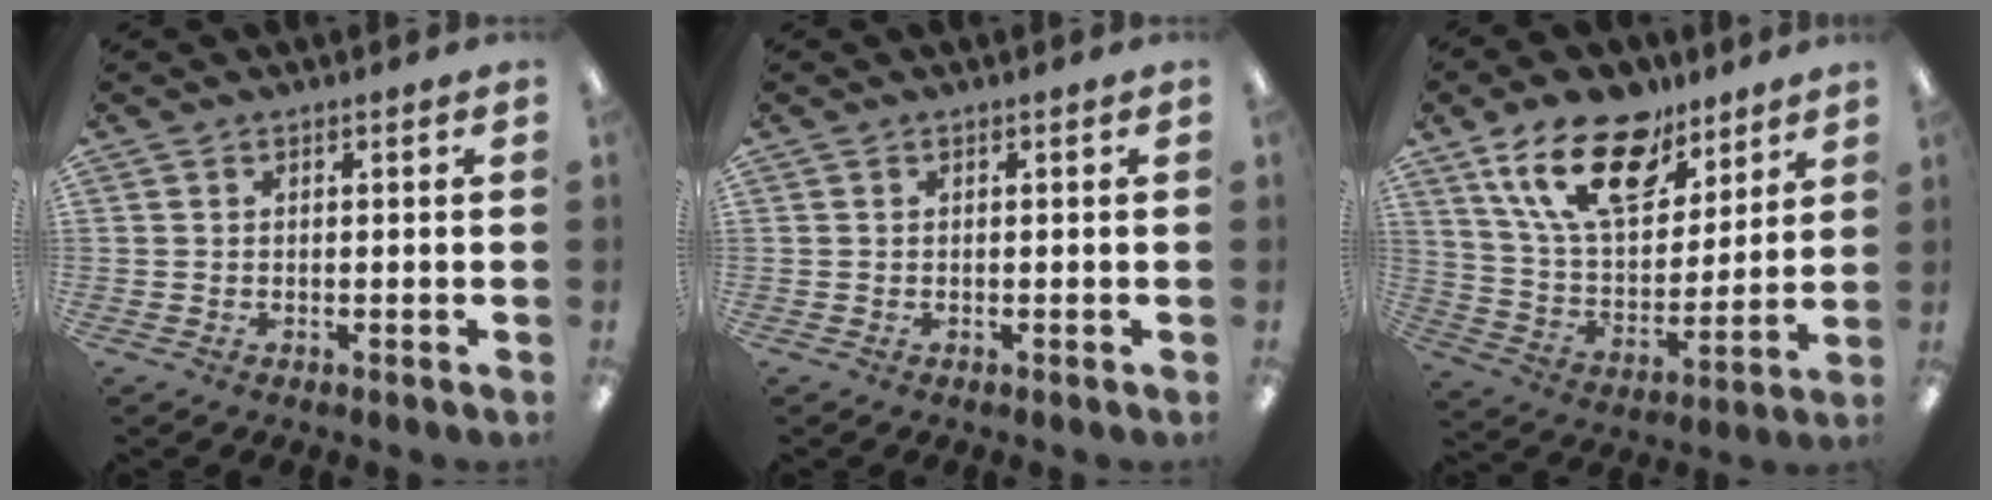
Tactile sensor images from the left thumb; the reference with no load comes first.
{"total": 0.0}
{"total": 20.8, "force": [12.6, 10.8, 12.4], "torque": [-0.219, -0.051, 0.227]}